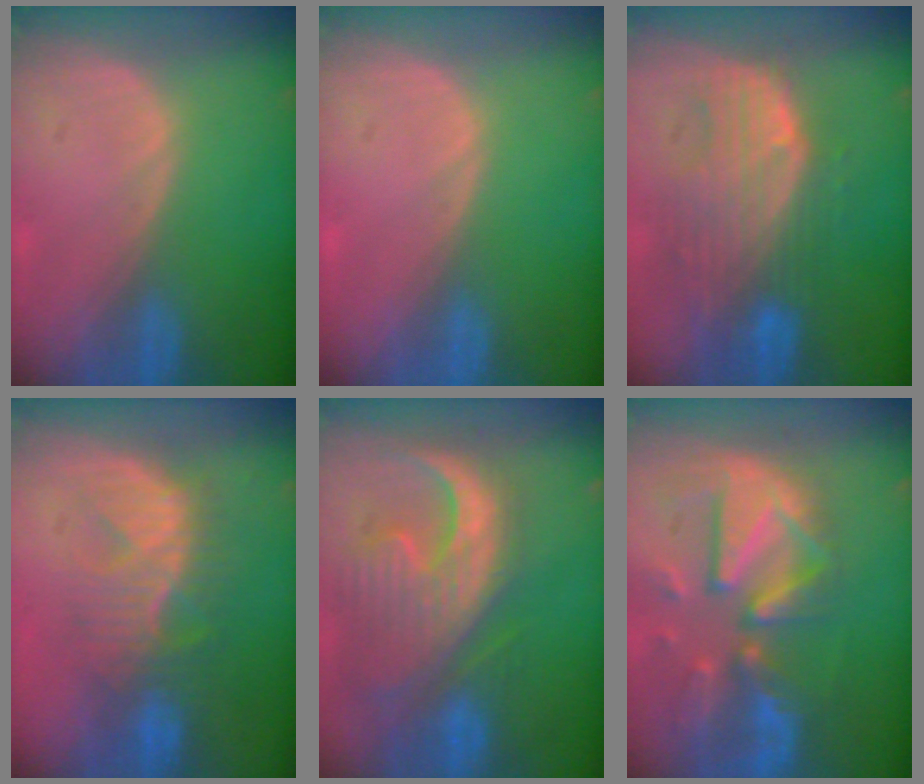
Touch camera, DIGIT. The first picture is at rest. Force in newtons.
{"total": 0.0}
{"total": 9.9, "press": 8.6, "slide": 4.8}
{"total": 8.5, "press": 8.3, "slide": 1.7}
{"total": 13.4, "press": 11.4, "slide": 7.0}
{"total": 12.3, "press": 10.6, "slide": 6.2}